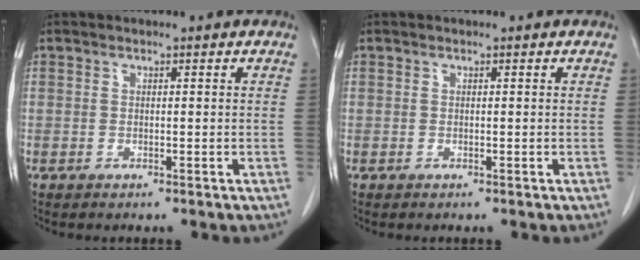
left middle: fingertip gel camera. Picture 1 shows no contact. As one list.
[{"total": 0.0}]